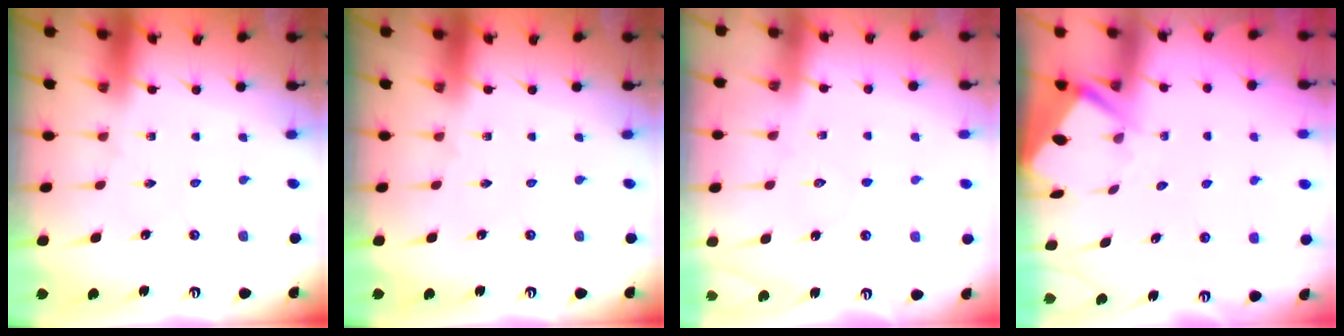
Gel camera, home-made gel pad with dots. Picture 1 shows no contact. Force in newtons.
{"total": 0.0}
{"total": 4.5, "press": 4.4, "slide": 0.5}
{"total": 3.4, "press": 3.4, "slide": 0.3}